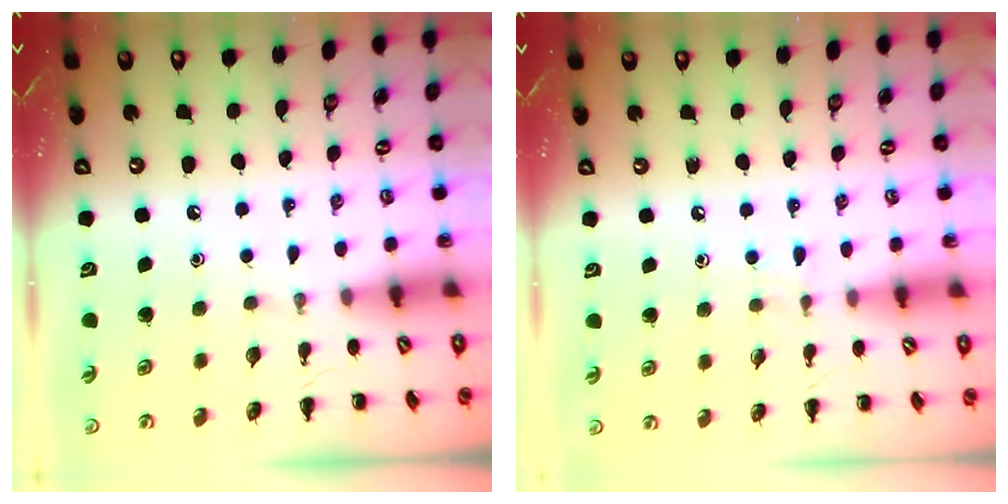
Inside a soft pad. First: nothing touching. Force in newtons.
{"total": 3.8, "press": 3.5, "slide": 1.5}